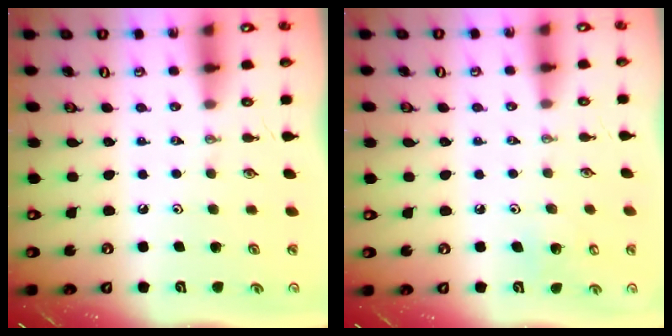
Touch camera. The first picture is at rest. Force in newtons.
{"total": 6.4, "press": 6.4, "slide": 0.5}